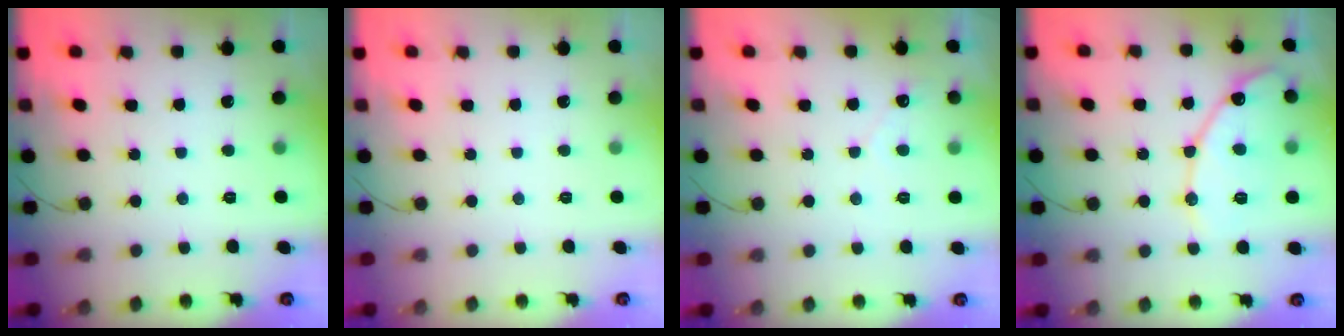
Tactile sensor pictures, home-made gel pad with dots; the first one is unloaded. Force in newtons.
{"total": 0.0}
{"total": 2.3, "press": 2.3, "slide": 0.1}
{"total": 13.7, "press": 13.7, "slide": 1.1}